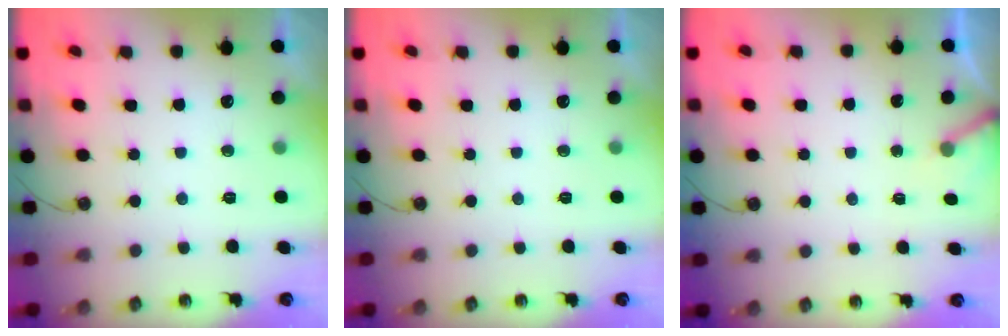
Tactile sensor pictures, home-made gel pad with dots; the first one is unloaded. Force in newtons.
{"total": 0.0}
{"total": 3.5, "press": 3.5, "slide": 0.2}